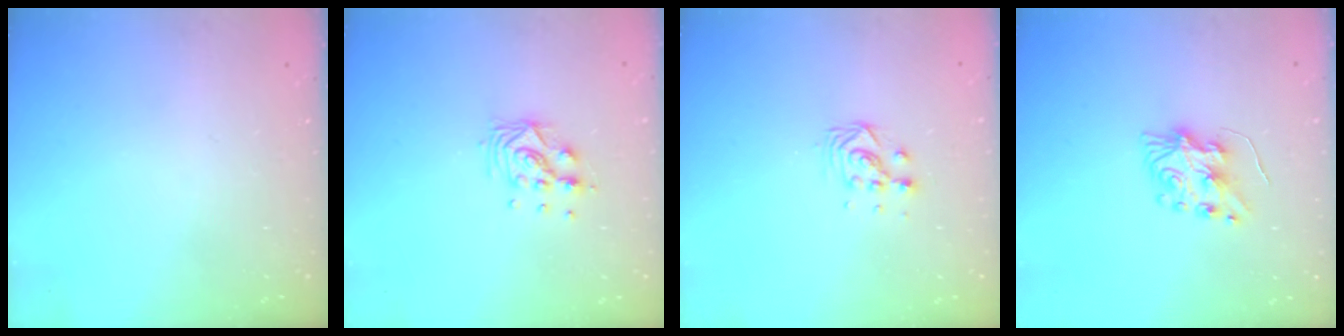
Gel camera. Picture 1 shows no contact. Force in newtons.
{"total": 8.8, "press": 8.7, "slide": 0.9}
{"total": 4.3, "press": 4.2, "slide": 0.3}
{"total": 7.8, "press": 7.8, "slide": 0.7}